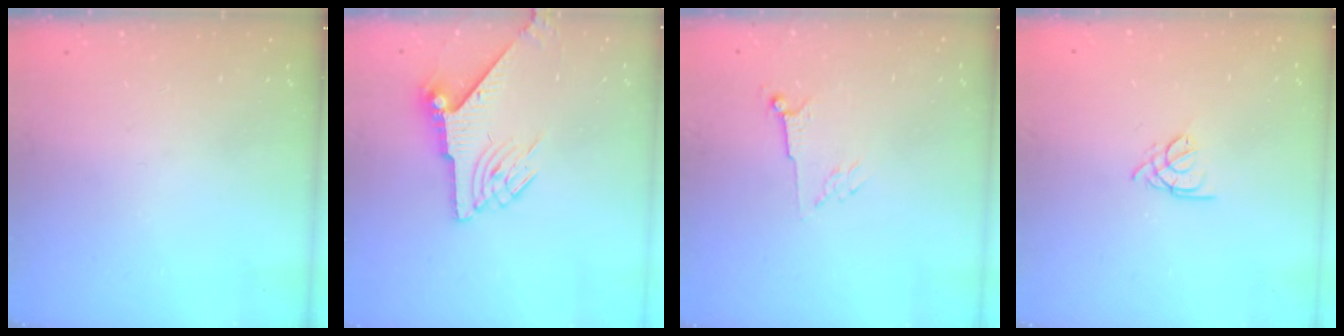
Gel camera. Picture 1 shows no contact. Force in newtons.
{"total": 7.4, "press": 7.4, "slide": 0.2}
{"total": 4.5, "press": 4.4, "slide": 1.0}
{"total": 2.7, "press": 2.6, "slide": 0.5}